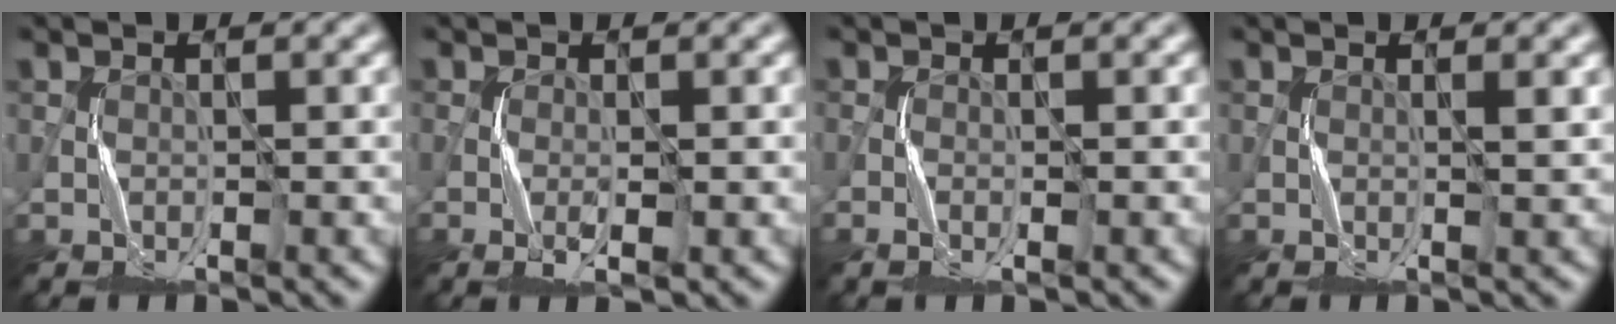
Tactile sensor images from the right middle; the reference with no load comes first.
{"total": 1.3, "force": [-0.5, 0.2, 1.2], "torque": [-0.024, -0.003, -0.009]}
{"total": 0.0}
{"total": 0.9, "force": [0.4, 0.0, 0.8], "torque": [-0.009, -0.005, 0.005]}